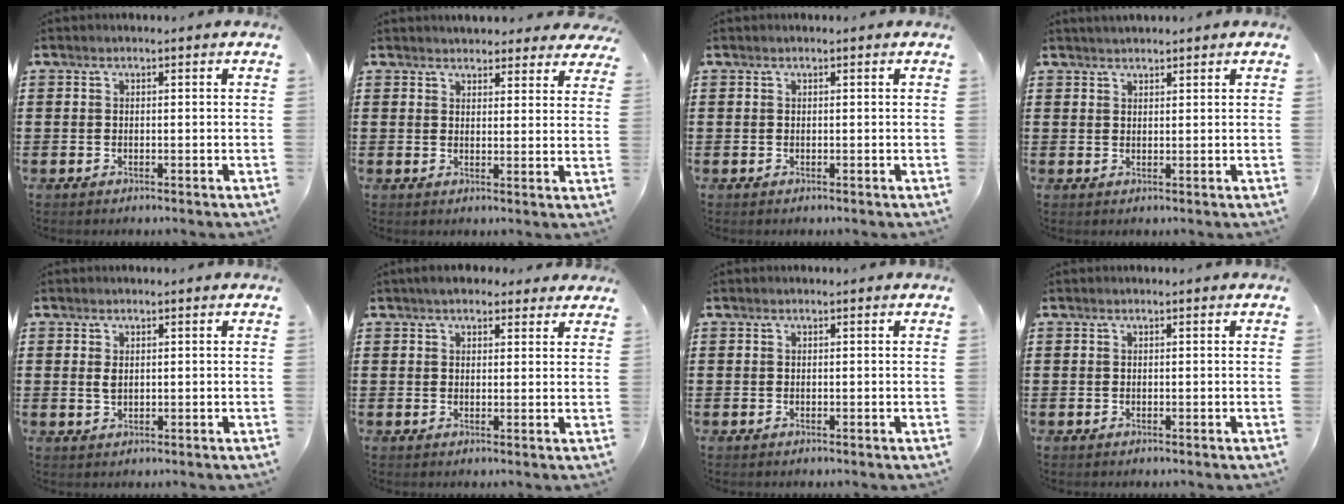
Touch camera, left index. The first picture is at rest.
{"total": 3.4, "force": [3.3, 0.9, 0.1], "torque": [-0.006, -0.011, 0.060]}
{"total": 0.0}
{"total": 1.5, "force": [1.5, 0.3, 0.2], "torque": [-0.006, 0.002, 0.029]}
{"total": 1.6, "force": [0.3, 0.9, 1.2], "torque": [-0.036, 0.002, 0.002]}
{"total": 3.1, "force": [2.5, 1.6, 0.8], "torque": [-0.016, 0.001, 0.046]}
{"total": 0.0}
{"total": 0.0}